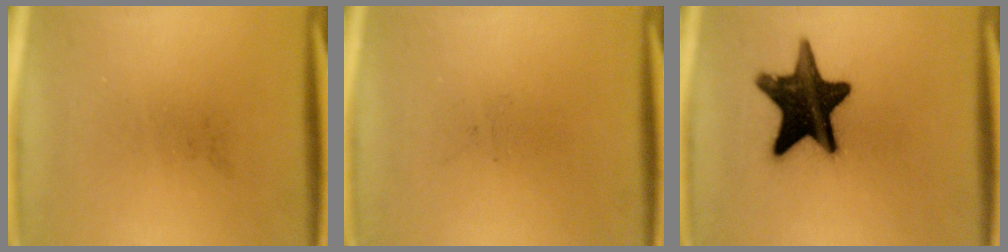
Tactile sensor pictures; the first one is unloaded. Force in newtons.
{"total": 0.0}
{"total": 16.8}